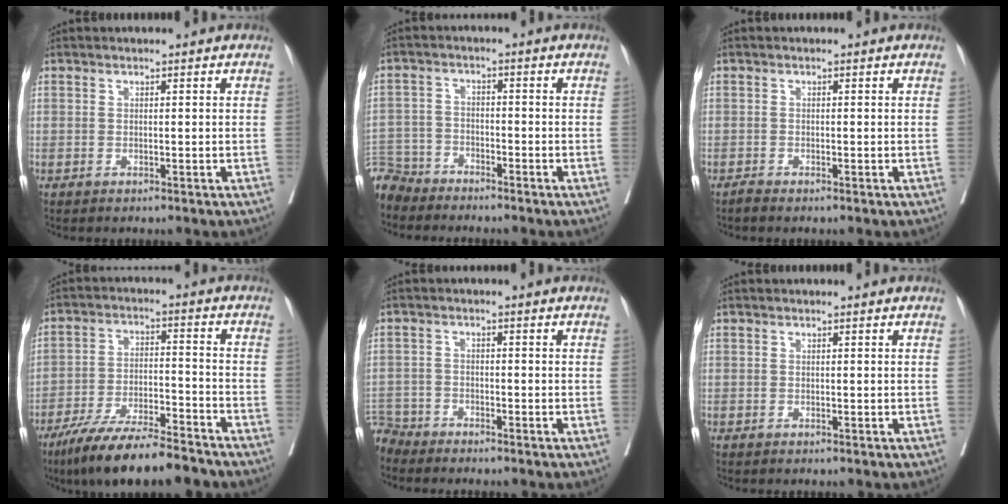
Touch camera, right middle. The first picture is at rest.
{"total": 6.2, "force": [-6.0, 1.3, -0.7], "torque": [0.014, -0.003, -0.122]}
{"total": 0.7, "force": [-0.7, -0.1, 0.2], "torque": [-0.010, -0.003, -0.015]}
{"total": 14.4, "force": [-12.1, 2.0, 7.6], "torque": [-0.130, -0.016, -0.205]}
{"total": 4.8, "force": [-4.7, 0.3, -0.9], "torque": [0.019, -0.007, -0.092]}
{"total": 0.7, "force": [-0.6, 0.0, 0.2], "torque": [-0.007, -0.003, -0.012]}